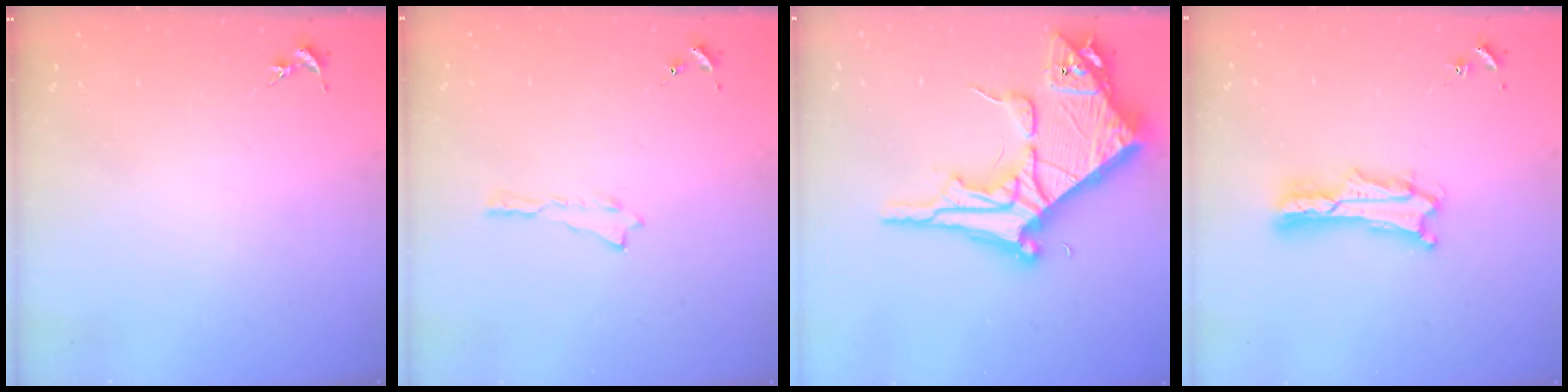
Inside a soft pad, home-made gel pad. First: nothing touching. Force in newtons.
{"total": 0.0}
{"total": 14.6, "press": 14.5, "slide": 1.5}
{"total": 2.0, "press": 2.0, "slide": 0.3}